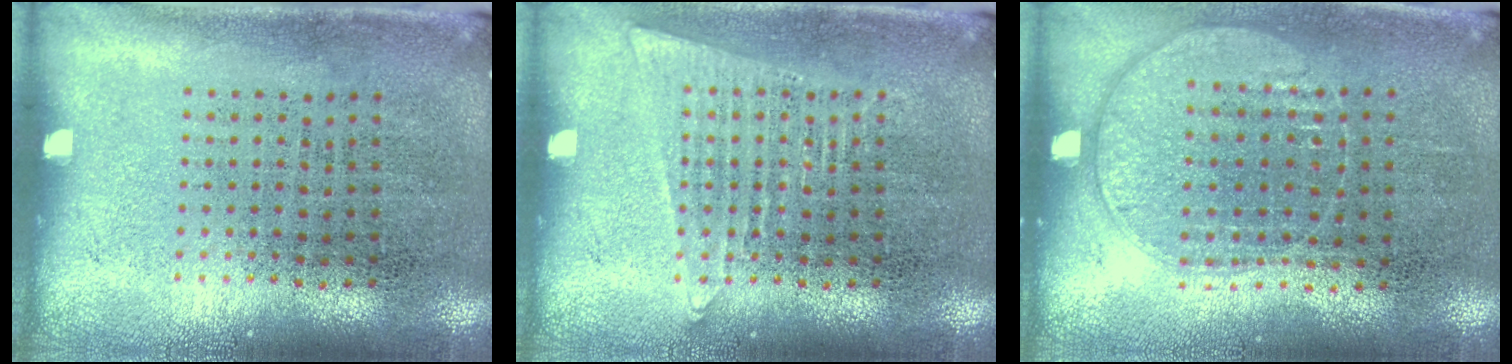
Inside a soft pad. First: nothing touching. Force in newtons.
{"total": 1.6, "press": 1.6, "slide": 0.1}
{"total": 1.0, "press": 0.9, "slide": 0.4}